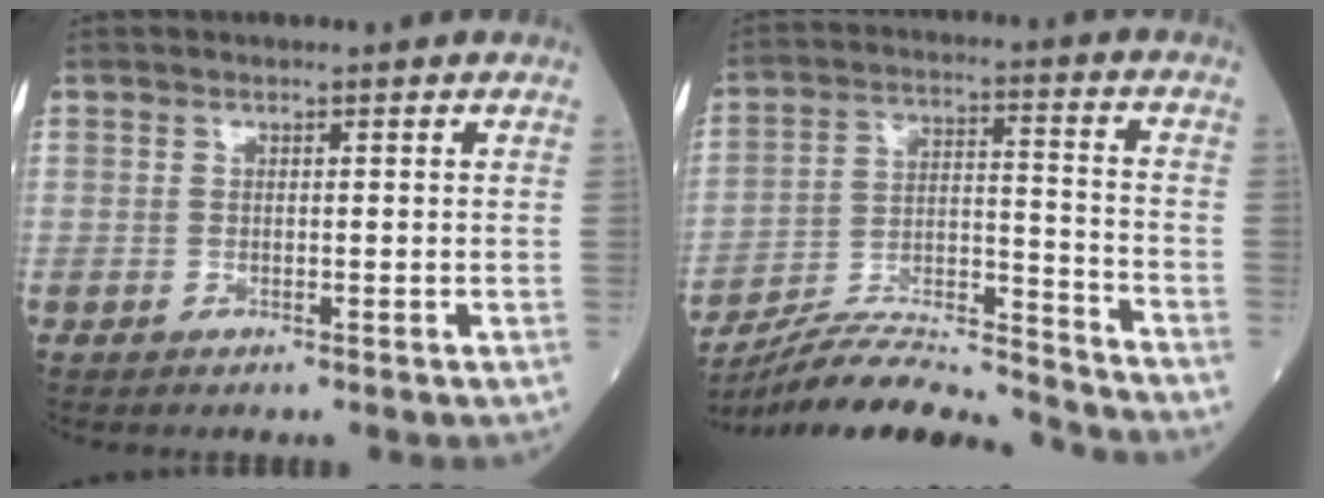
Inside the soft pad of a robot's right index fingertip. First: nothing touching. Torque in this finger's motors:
{"motor_torque": [-0.28, -0.09, 0.04, 0.00]}